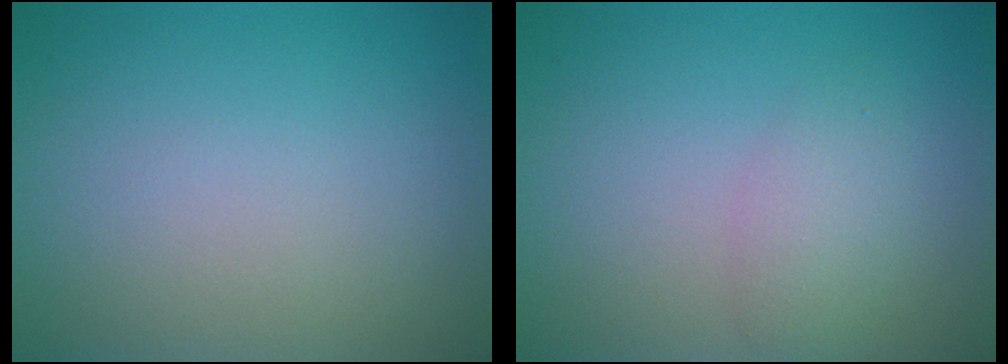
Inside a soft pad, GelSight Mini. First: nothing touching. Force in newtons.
{"total": 2.1, "press": 2.1, "slide": 0.0}